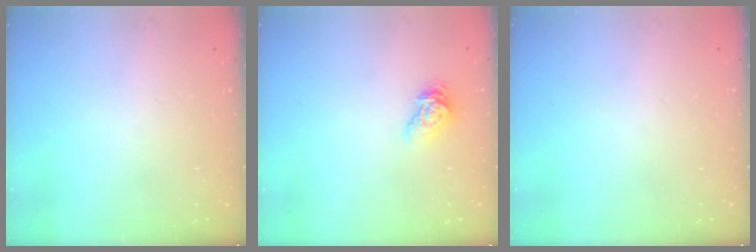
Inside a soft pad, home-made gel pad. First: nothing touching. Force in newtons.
{"total": 6.6, "press": 6.6, "slide": 0.2}
{"total": 0.0}